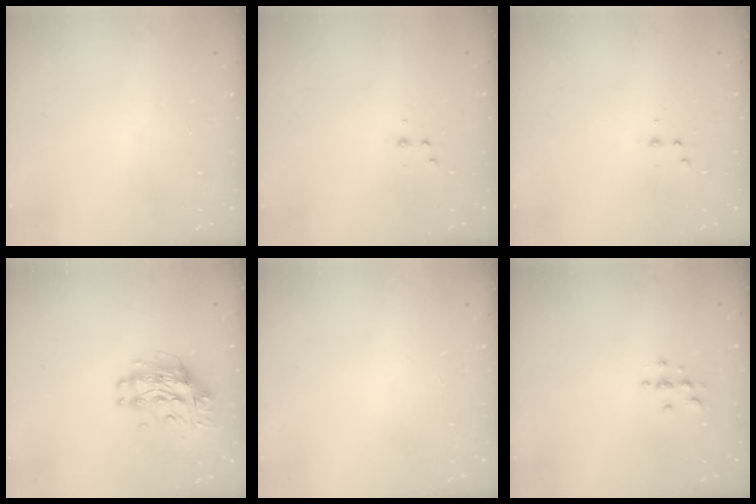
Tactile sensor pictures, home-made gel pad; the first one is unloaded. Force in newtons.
{"total": 2.9, "press": 2.7, "slide": 1.1}
{"total": 2.9, "press": 2.7, "slide": 1.1}
{"total": 10.4, "press": 10.4, "slide": 0.9}
{"total": 0.0}
{"total": 3.3, "press": 3.3, "slide": 0.4}